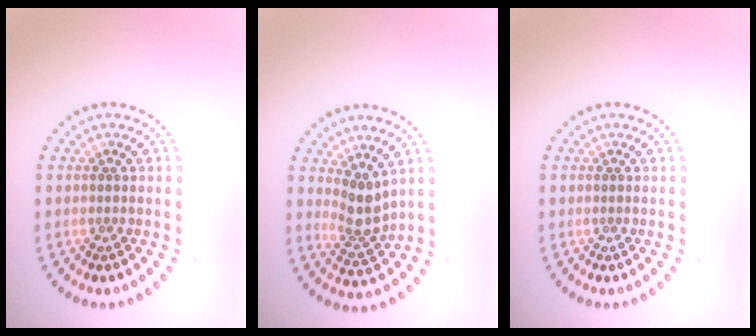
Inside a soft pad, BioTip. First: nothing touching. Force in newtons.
{"total": 2.9, "press": 2.4, "slide": 1.7}
{"total": 0.0}